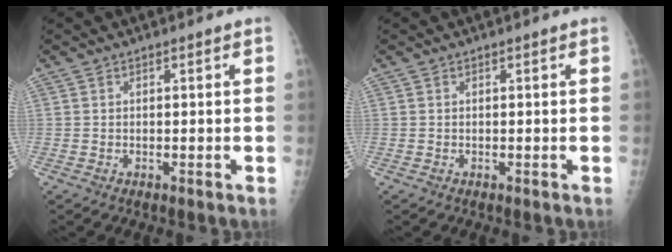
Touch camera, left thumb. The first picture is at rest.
{"total": 0.0}